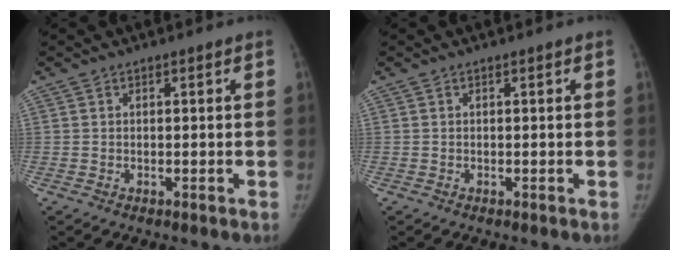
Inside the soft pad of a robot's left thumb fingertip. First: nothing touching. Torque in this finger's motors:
{"motor_torque": [-0.01, 0.01, 0.14, -0.14, 0.00]}